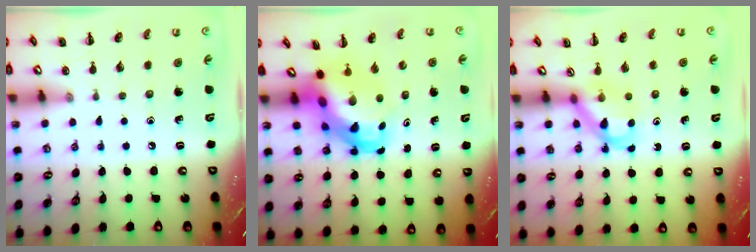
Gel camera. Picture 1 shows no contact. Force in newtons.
{"total": 7.1, "press": 6.9, "slide": 1.7}
{"total": 4.7, "press": 4.7, "slide": 0.6}